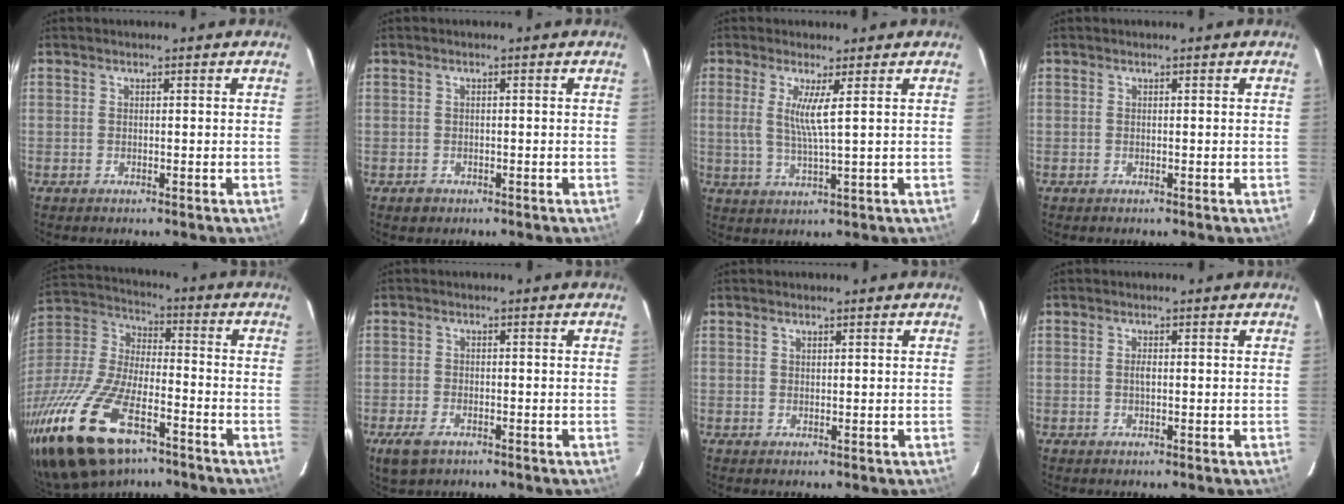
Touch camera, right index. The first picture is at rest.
{"total": 1.8, "force": [-0.8, 1.5, 0.4], "torque": [-0.007, 0.002, -0.007]}
{"total": 4.9, "force": [1.4, -0.6, 4.7], "torque": [-0.091, -0.011, 0.027]}
{"total": 0.0}
{"total": 25.3, "force": [-15.1, 11.1, 17.1], "torque": [-0.377, -0.034, -0.272]}
{"total": 5.0, "force": [-3.0, 2.7, 2.9], "torque": [-0.074, -0.012, -0.055]}
{"total": 0.6, "force": [0.5, 0.3, 0.2], "torque": [-0.004, 0.002, 0.009]}
{"total": 1.0, "force": [0.0, 0.5, 0.9], "torque": [-0.018, 0.001, -0.002]}